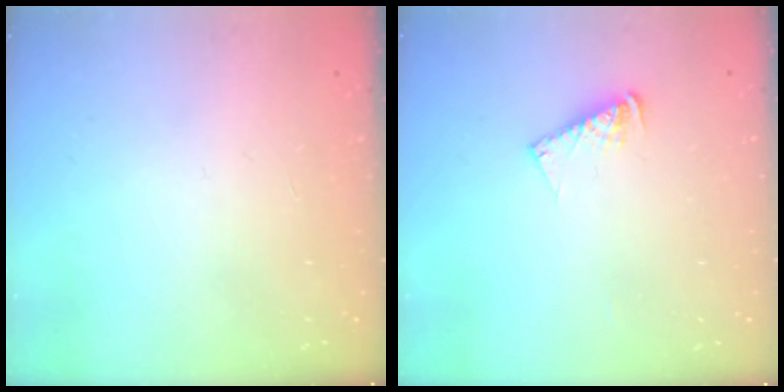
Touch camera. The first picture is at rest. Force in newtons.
{"total": 6.6, "press": 6.6, "slide": 0.6}